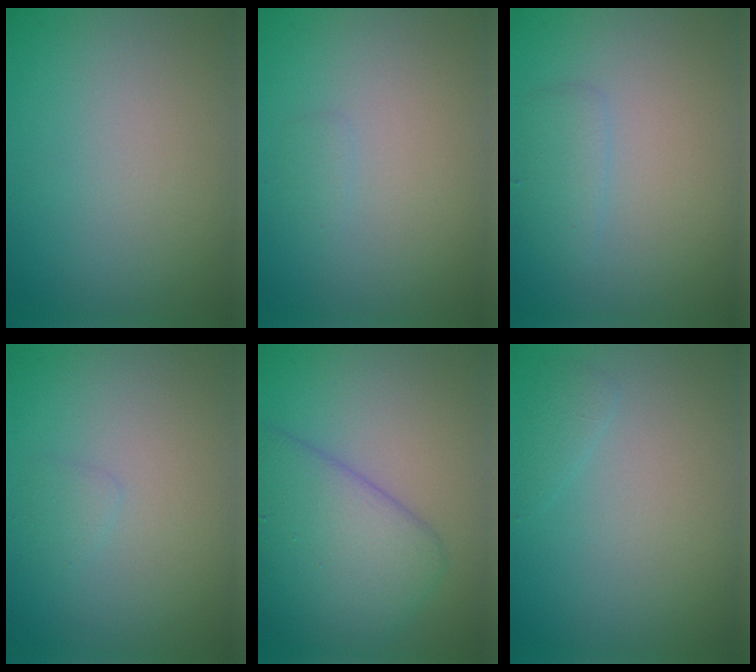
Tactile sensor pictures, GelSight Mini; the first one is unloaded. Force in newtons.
{"total": 0.6, "press": 0.6, "slide": 0.0}
{"total": 1.6, "press": 1.6, "slide": 0.0}
{"total": 0.8, "press": 0.8, "slide": 0.1}
{"total": 6.5, "press": 6.5, "slide": 0.1}
{"total": 0.9, "press": 0.9, "slide": 0.1}